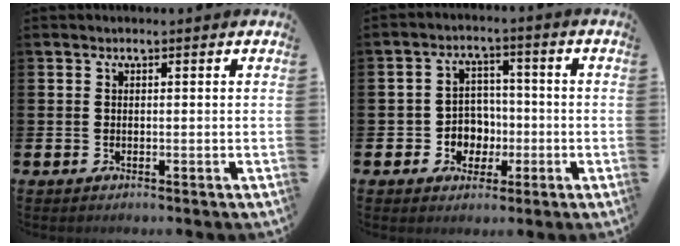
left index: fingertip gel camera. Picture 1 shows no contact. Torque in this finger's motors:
{"motor_torque": [0.29, -0.11, 0.11, 0.02]}